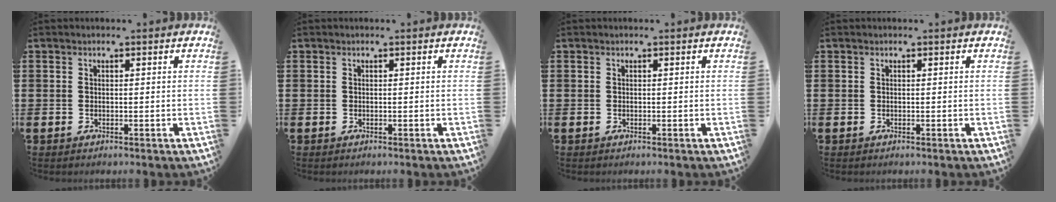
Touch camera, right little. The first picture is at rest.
{"total": 0.0}
{"total": 0.0}
{"total": 0.0}